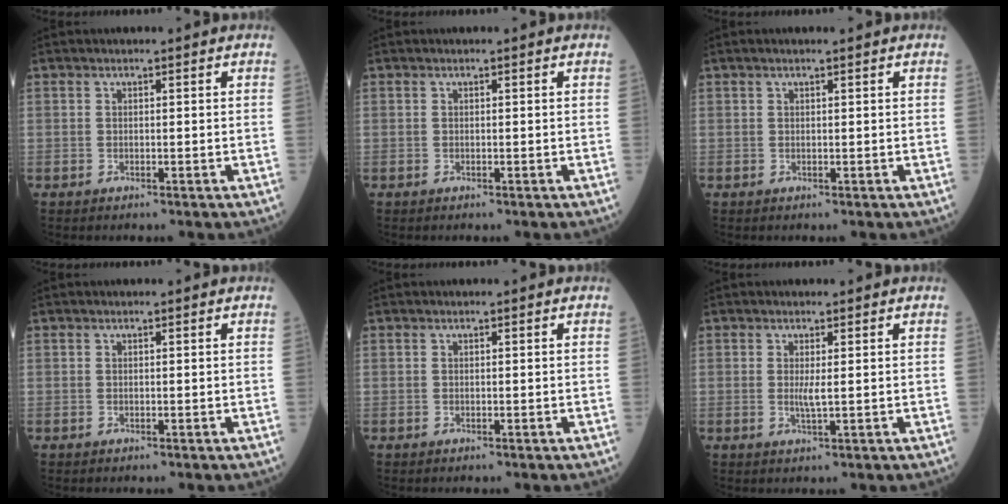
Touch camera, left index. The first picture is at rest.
{"total": 0.0}
{"total": 1.6, "force": [1.2, 0.1, 1.1], "torque": [-0.021, 0.015, 0.018]}
{"total": 0.0}
{"total": 0.0}
{"total": 1.7, "force": [0.2, 0.0, 1.6], "torque": [-0.038, -0.003, 0.005]}